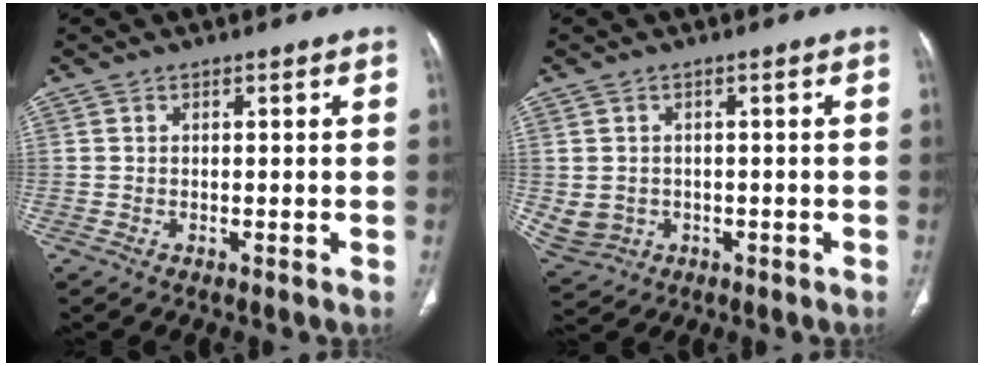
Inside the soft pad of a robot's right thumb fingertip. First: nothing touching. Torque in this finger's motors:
{"motor_torque": [2.89, 2.12, 0.19, -0.49, 0.03]}